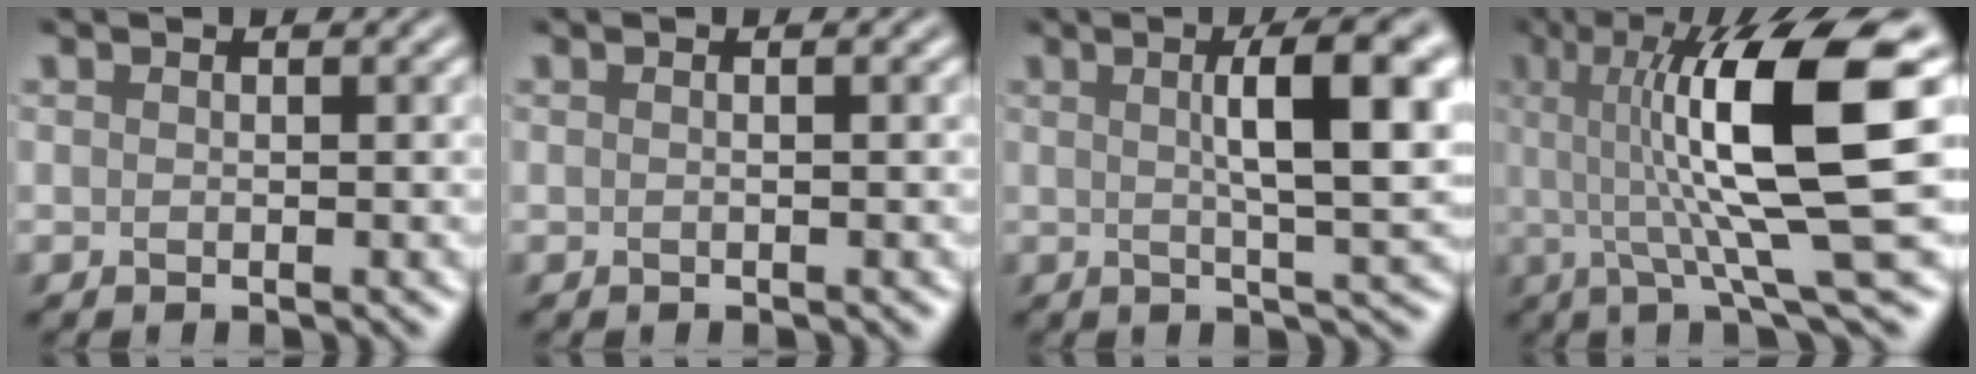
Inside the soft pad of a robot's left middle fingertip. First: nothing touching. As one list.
[{"total": 1.0, "force": [0.2, 0.5, 0.8], "torque": [0.000, -0.004, -0.010]}, {"total": 8.2, "force": [1.8, 1.7, 7.8], "torque": [-0.094, 0.013, 0.031]}, {"total": 12.0, "force": [1.8, 2.5, 11.6], "torque": [-0.182, 0.007, 0.040]}]